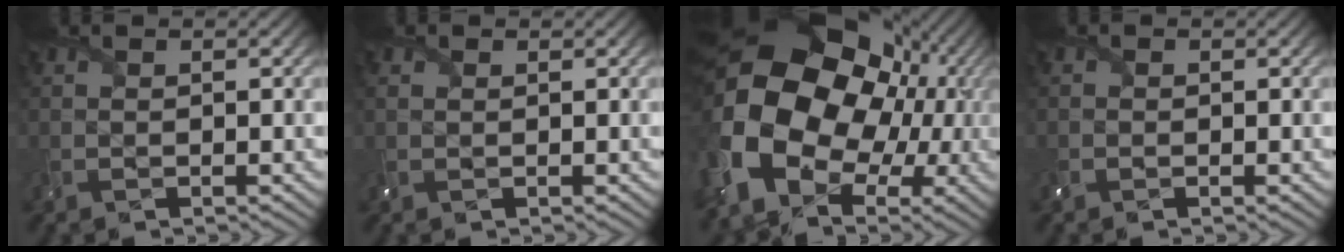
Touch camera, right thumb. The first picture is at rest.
{"total": 1.2, "force": [0.5, 0.9, 0.6], "torque": [-0.019, 0.003, 0.011]}
{"total": 21.4, "force": [0.0, 17.8, 11.9], "torque": [-0.230, -0.072, -0.001]}
{"total": 0.9, "force": [-0.5, 0.7, 0.2], "torque": [-0.005, -0.003, -0.012]}